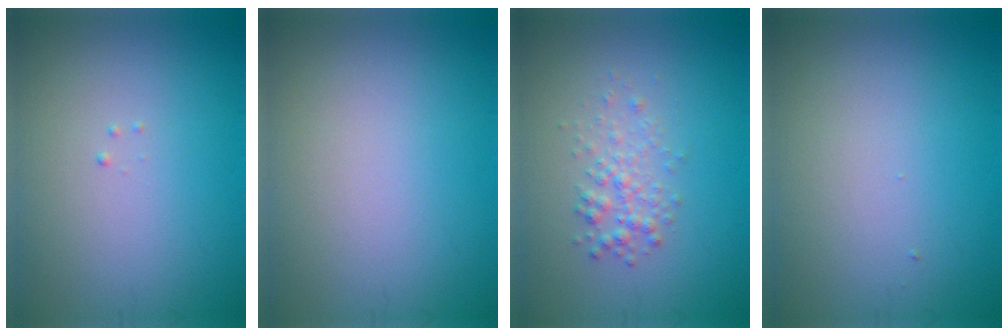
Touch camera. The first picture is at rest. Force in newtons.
{"total": 0.0}
{"total": 1.9, "press": 1.9, "slide": 0.0}
{"total": 0.0}